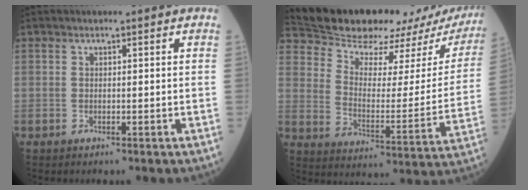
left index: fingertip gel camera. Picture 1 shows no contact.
{"total": 23.4, "force": [21.4, 5.7, 7.6], "torque": [-0.115, -0.052, 0.281]}